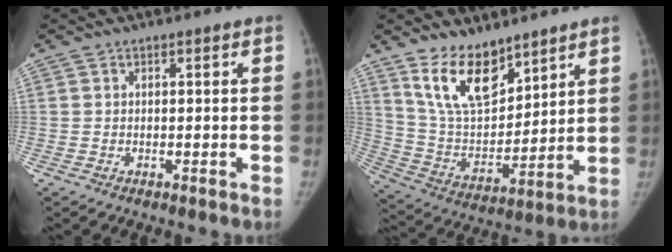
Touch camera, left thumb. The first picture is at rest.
{"total": 14.5, "force": [10.1, 7.0, 7.7], "torque": [-0.099, -0.067, 0.203]}